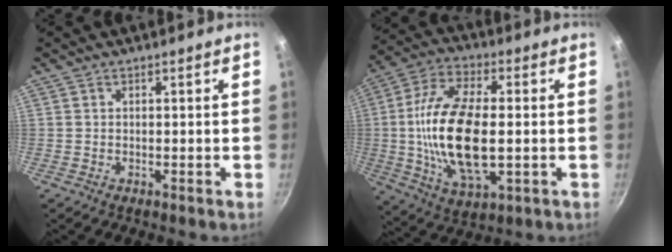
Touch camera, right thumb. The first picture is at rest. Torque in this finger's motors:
{"motor_torque": [-0.49, 1.93, 1.90, 0.21, 0.37]}